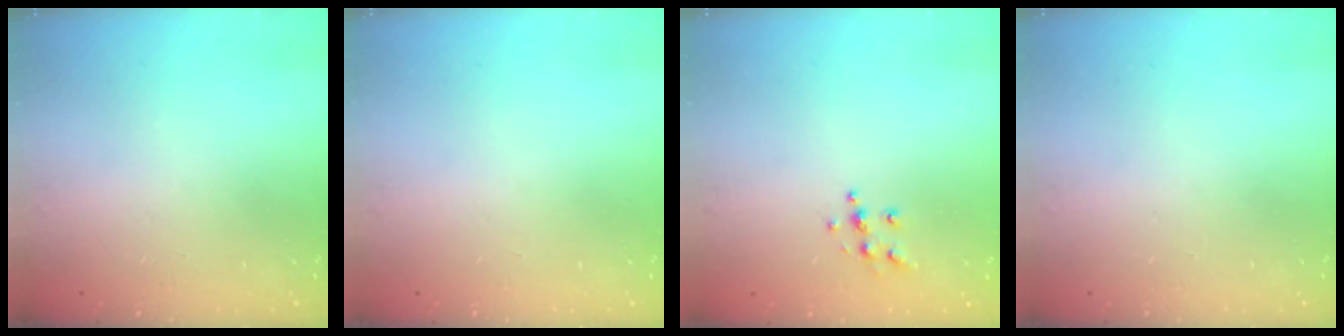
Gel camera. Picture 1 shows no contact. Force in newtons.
{"total": 0.0}
{"total": 5.9, "press": 5.9, "slide": 0.5}
{"total": 0.0}